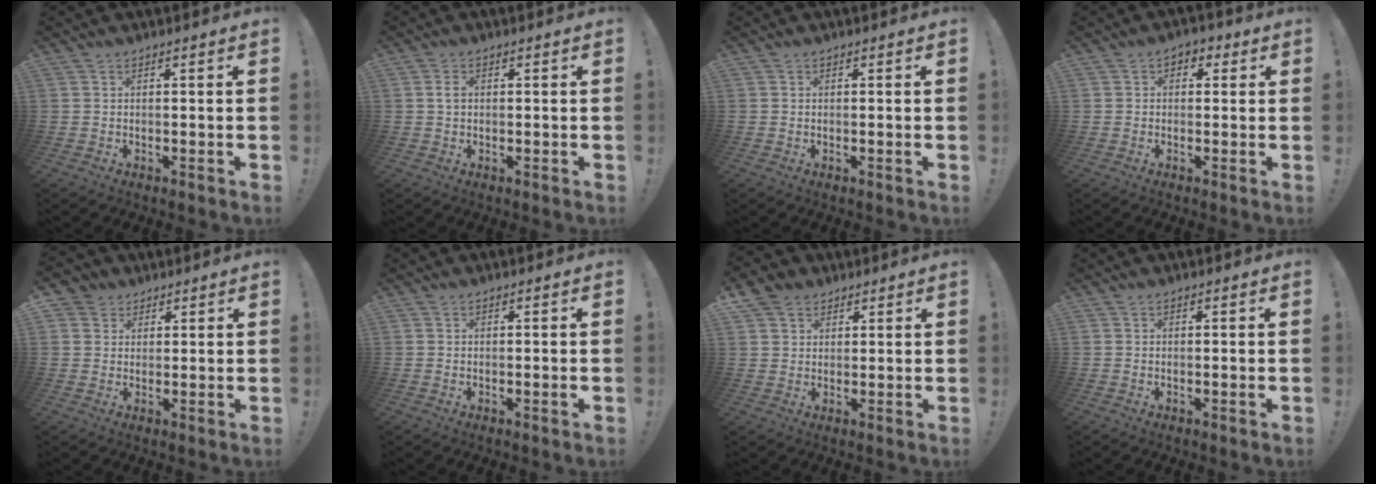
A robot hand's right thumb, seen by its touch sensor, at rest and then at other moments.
{"total": 2.1, "force": [0.2, 1.3, 1.6], "torque": [-0.033, 0.006, 0.003]}
{"total": 0.6, "force": [0.0, -0.1, 0.6], "torque": [-0.013, 0.001, -0.001]}
{"total": 3.2, "force": [0.2, 2.6, 1.9], "torque": [-0.014, 0.004, 0.000]}
{"total": 4.7, "force": [2.3, 4.1, 0.7], "torque": [-0.012, -0.010, 0.045]}
{"total": 1.1, "force": [-0.2, 0.0, 1.1], "torque": [-0.020, 0.001, -0.004]}
{"total": 6.1, "force": [3.4, 4.9, 1.5], "torque": [-0.020, -0.014, 0.068]}
{"total": 0.7, "force": [0.0, -0.1, 0.7], "torque": [-0.022, 0.004, 0.001]}